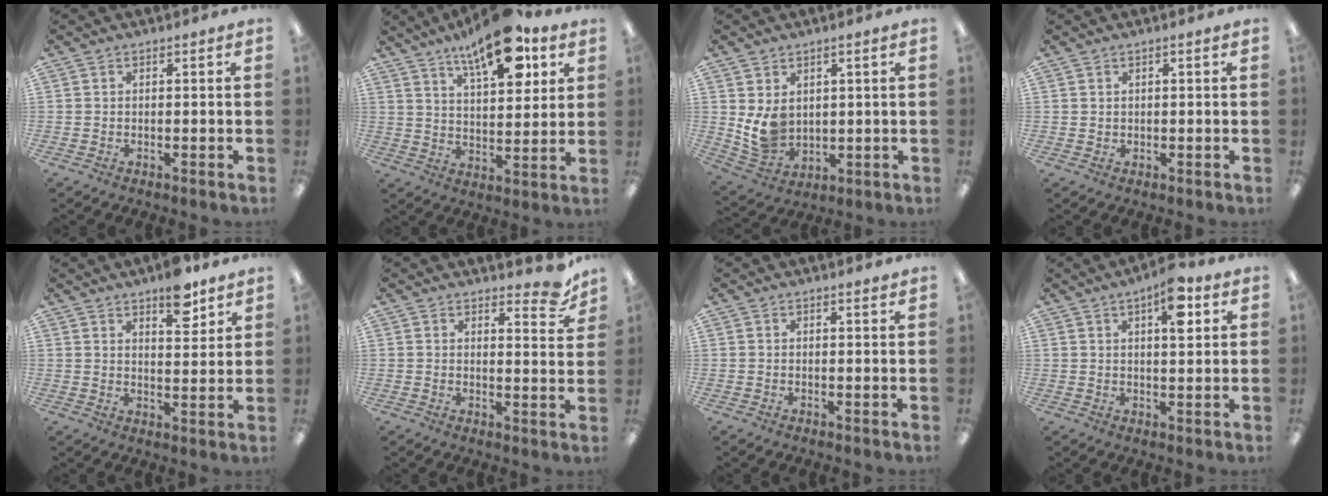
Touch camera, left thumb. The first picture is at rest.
{"total": 16.2, "force": [10.4, 6.4, 10.6], "torque": [-0.154, -0.047, 0.171]}
{"total": 7.5, "force": [2.2, 5.7, 4.2], "torque": [-0.083, -0.012, 0.043]}
{"total": 0.7, "force": [0.4, 0.4, 0.3], "torque": [-0.007, 0.004, 0.007]}
{"total": 8.3, "force": [6.0, 3.1, 4.7], "torque": [-0.051, -0.039, 0.098]}
{"total": 7.6, "force": [5.8, 2.9, 4.0], "torque": [-0.038, -0.036, 0.097]}
{"total": 0.9, "force": [0.8, 0.0, 0.4], "torque": [0.000, -0.003, 0.012]}
{"total": 8.3, "force": [4.1, 2.9, 6.6], "torque": [-0.096, -0.011, 0.064]}